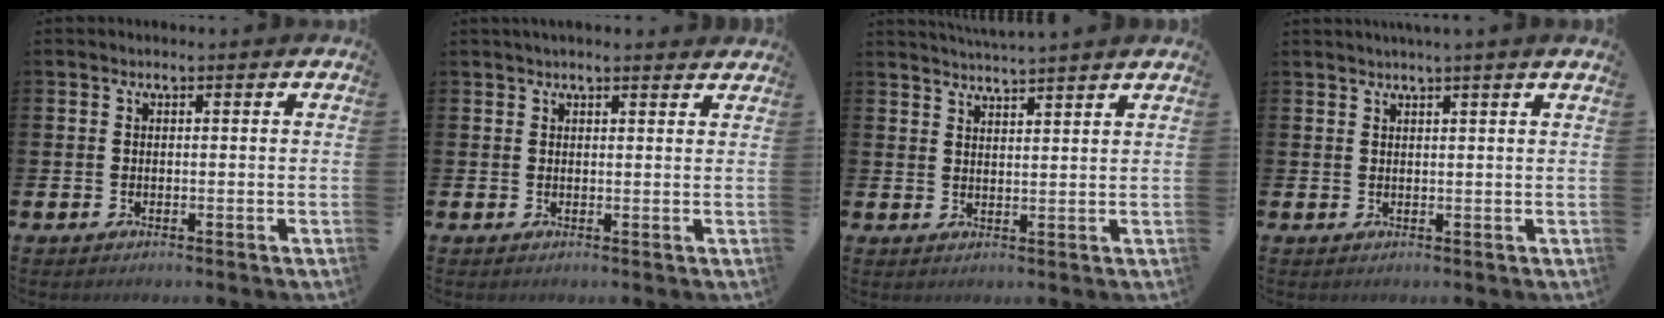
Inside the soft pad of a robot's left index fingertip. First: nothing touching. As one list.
[{"total": 1.8, "force": [1.7, 0.2, 0.5], "torque": [-0.012, -0.001, 0.031]}, {"total": 3.5, "force": [3.4, -0.8, -0.1], "torque": [-0.005, -0.017, 0.062]}, {"total": 1.6, "force": [1.4, -0.6, 0.6], "torque": [-0.015, -0.001, 0.027]}]